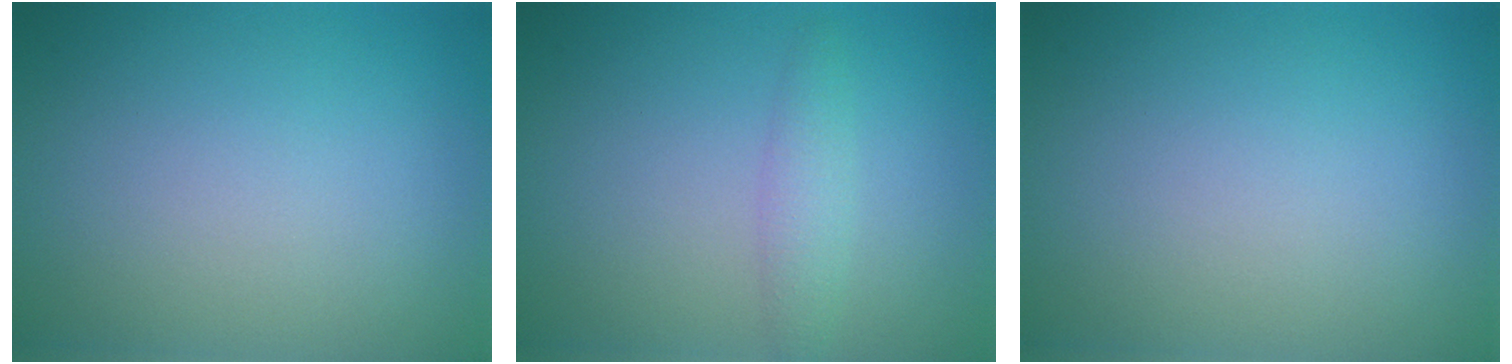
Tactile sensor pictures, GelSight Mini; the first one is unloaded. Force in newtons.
{"total": 1.7, "press": 1.7, "slide": 0.1}
{"total": 0.0}